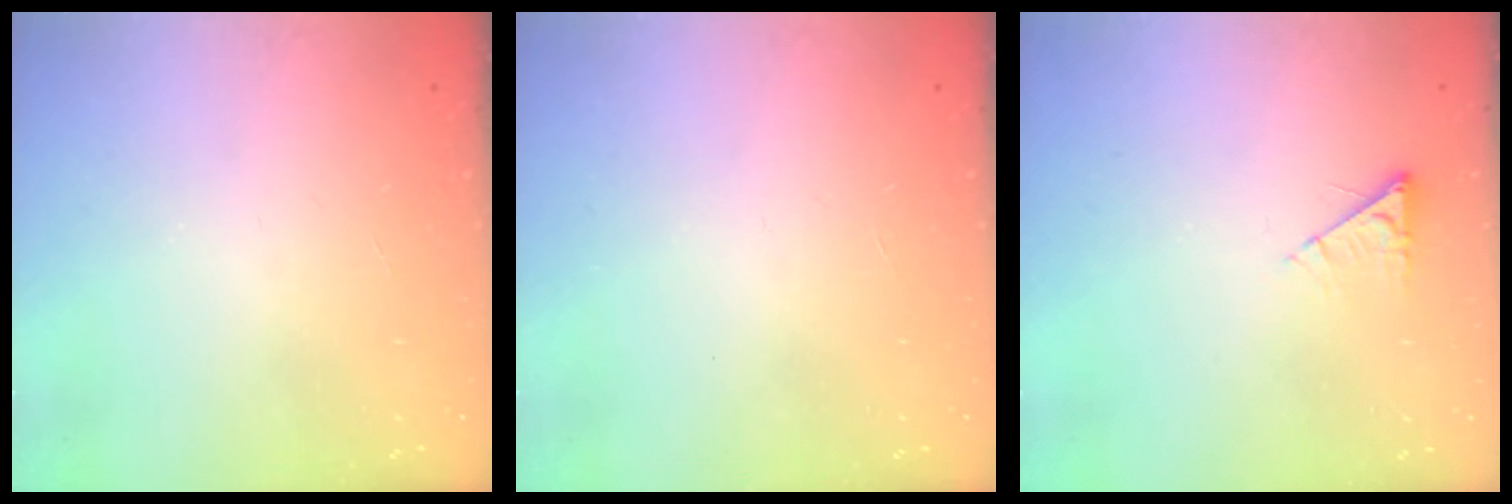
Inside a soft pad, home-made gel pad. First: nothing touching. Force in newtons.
{"total": 0.0}
{"total": 3.0, "press": 3.0, "slide": 0.4}